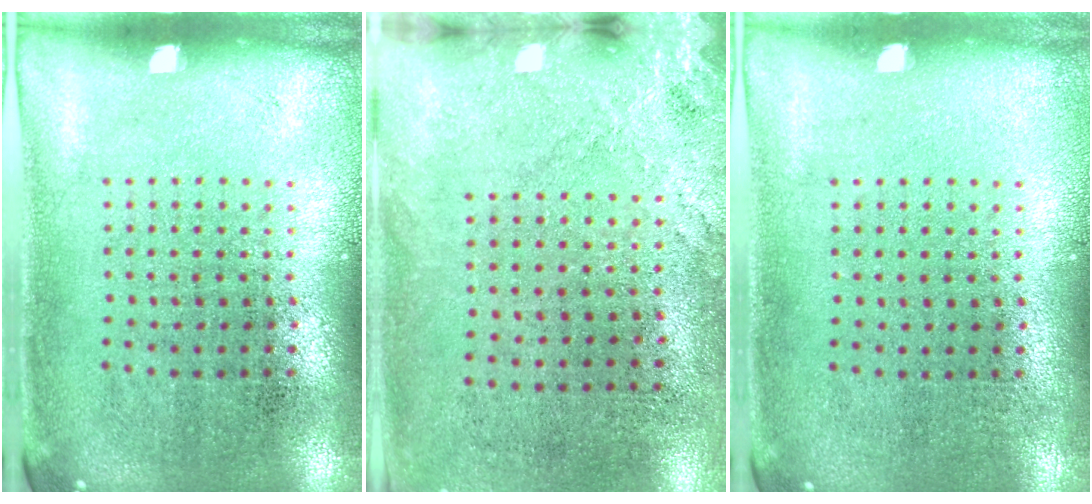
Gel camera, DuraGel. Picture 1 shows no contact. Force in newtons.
{"total": 2.5, "press": 2.1, "slide": 1.4}
{"total": 0.0}